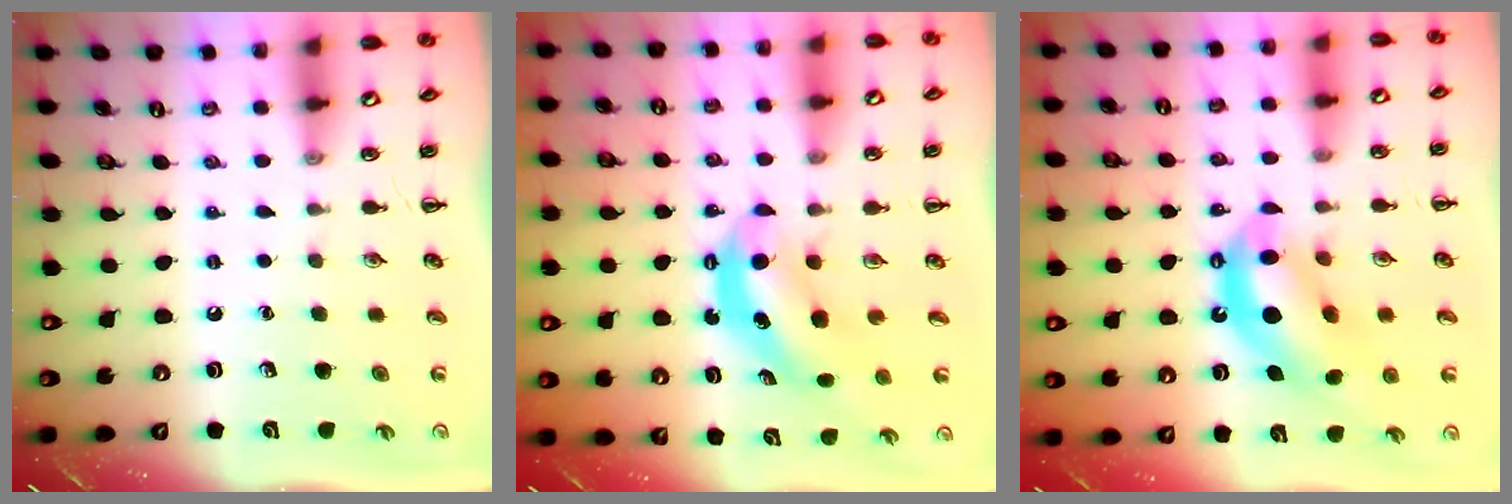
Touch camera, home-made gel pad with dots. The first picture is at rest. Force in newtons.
{"total": 5.9, "press": 5.8, "slide": 0.4}
{"total": 12.6, "press": 12.2, "slide": 3.4}